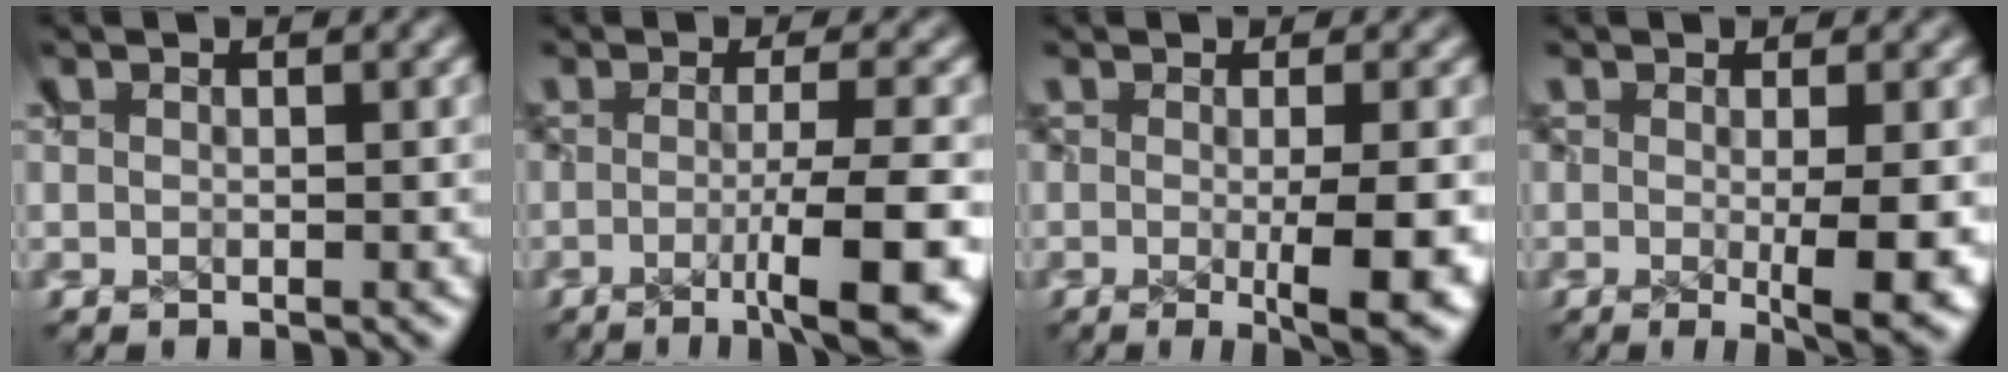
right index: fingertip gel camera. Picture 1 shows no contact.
{"total": 6.2, "force": [-4.0, 0.7, 4.7], "torque": [-0.031, 0.000, -0.060]}
{"total": 5.8, "force": [-2.7, 1.5, 4.8], "torque": [-0.046, -0.014, -0.032]}
{"total": 5.0, "force": [-2.0, 1.1, 4.4], "torque": [-0.044, -0.016, -0.020]}